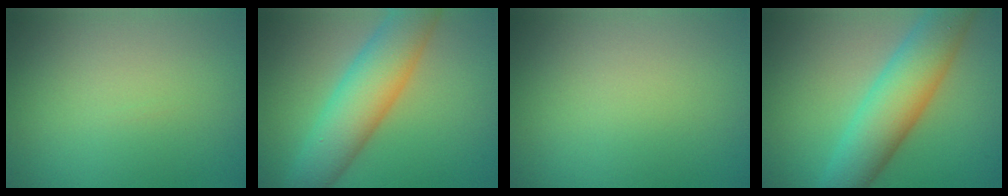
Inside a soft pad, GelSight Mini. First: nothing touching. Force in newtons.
{"total": 7.6, "press": 7.6, "slide": 0.2}
{"total": 0.0}
{"total": 8.1, "press": 8.1, "slide": 0.2}